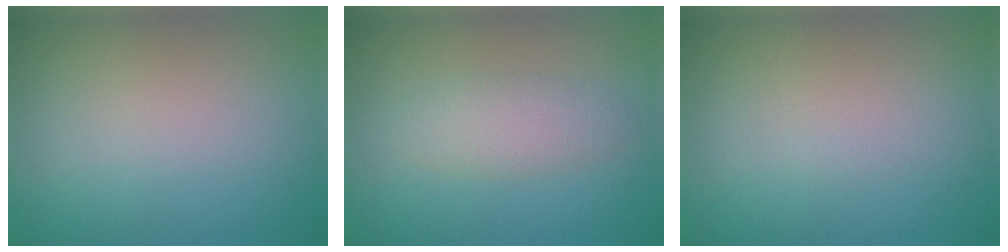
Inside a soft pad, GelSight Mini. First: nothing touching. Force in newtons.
{"total": 2.7, "press": 2.7, "slide": 0.1}
{"total": 0.0}